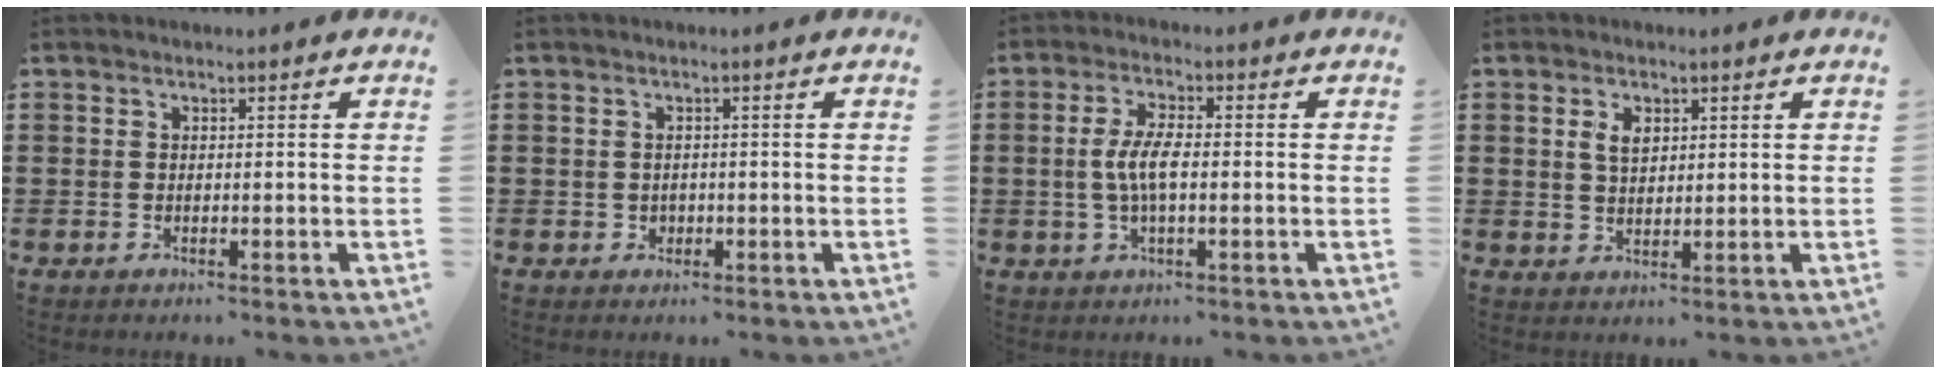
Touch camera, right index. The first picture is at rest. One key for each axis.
{"total": 1.0, "fx": 0.0, "fy": 1.0, "fz": 0.3, "tx": -0.008, "ty": 0.005, "tz": -0.001}
{"total": 4.9, "fx": -0.4, "fy": 1.6, "fz": 4.7, "tx": -0.106, "ty": -0.003, "tz": -0.016}
{"total": 3.0, "fx": 1.1, "fy": 1.8, "fz": 2.1, "tx": -0.048, "ty": 0.008, "tz": 0.019}